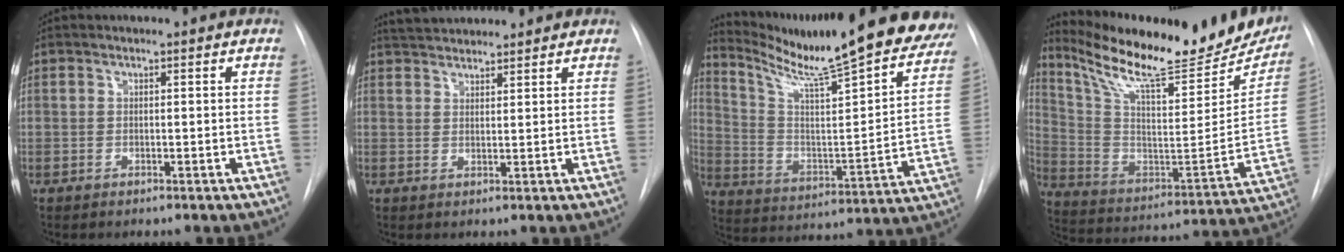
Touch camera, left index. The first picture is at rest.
{"total": 5.8, "force": [5.5, 1.0, 1.5], "torque": [-0.029, 0.036, 0.092]}
{"total": 27.5, "force": [24.1, 2.1, 12.9], "torque": [-0.210, -0.082, 0.335]}
{"total": 27.3, "force": [22.3, 6.3, 14.4], "torque": [-0.238, -0.027, 0.327]}